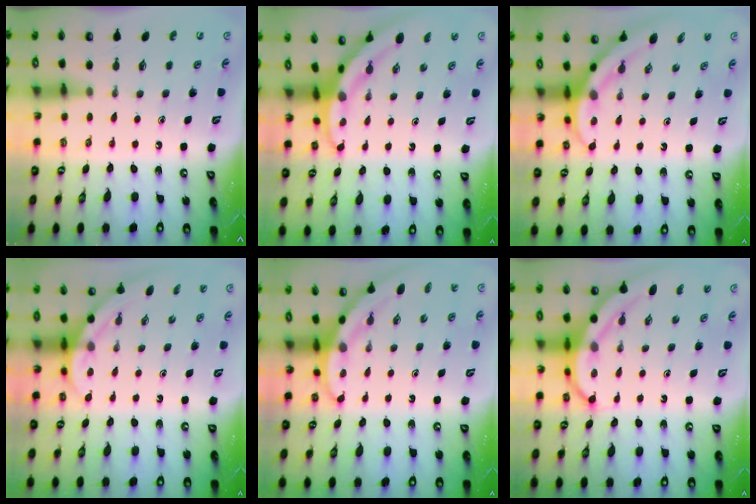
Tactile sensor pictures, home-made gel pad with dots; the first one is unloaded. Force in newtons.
{"total": 3.3, "press": 3.3, "slide": 0.2}
{"total": 6.6, "press": 6.6, "slide": 0.5}
{"total": 4.2, "press": 4.2, "slide": 0.2}
{"total": 3.1, "press": 3.1, "slide": 0.1}
{"total": 6.0, "press": 6.0, "slide": 0.6}